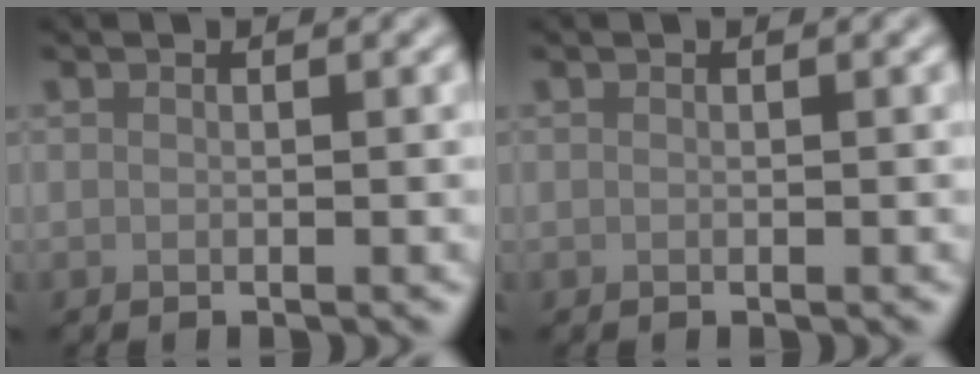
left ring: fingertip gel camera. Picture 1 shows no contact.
{"total": 0.0}